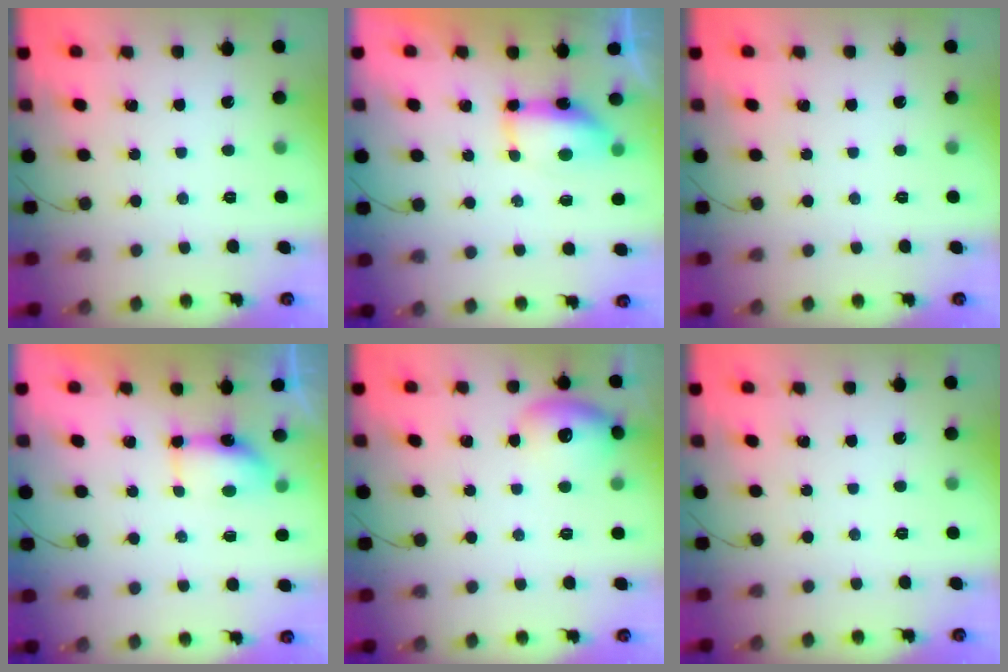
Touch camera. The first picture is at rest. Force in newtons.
{"total": 13.8, "press": 9.3, "slide": 10.2}
{"total": 0.0}
{"total": 5.5, "press": 5.5, "slide": 0.4}
{"total": 10.6, "press": 10.5, "slide": 1.3}
{"total": 0.0}